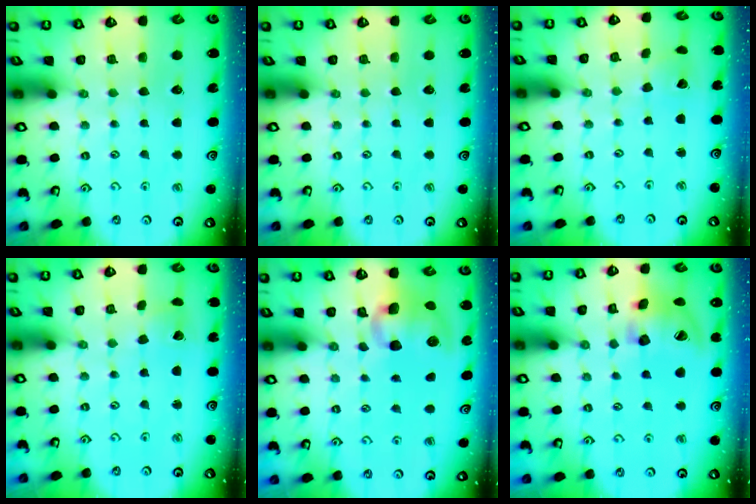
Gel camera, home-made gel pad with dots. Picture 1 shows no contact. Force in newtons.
{"total": 0.0}
{"total": 2.0, "press": 2.0, "slide": 0.2}
{"total": 2.6, "press": 2.6, "slide": 0.3}
{"total": 10.9, "press": 10.8, "slide": 1.4}
{"total": 15.6, "press": 15.5, "slide": 2.3}